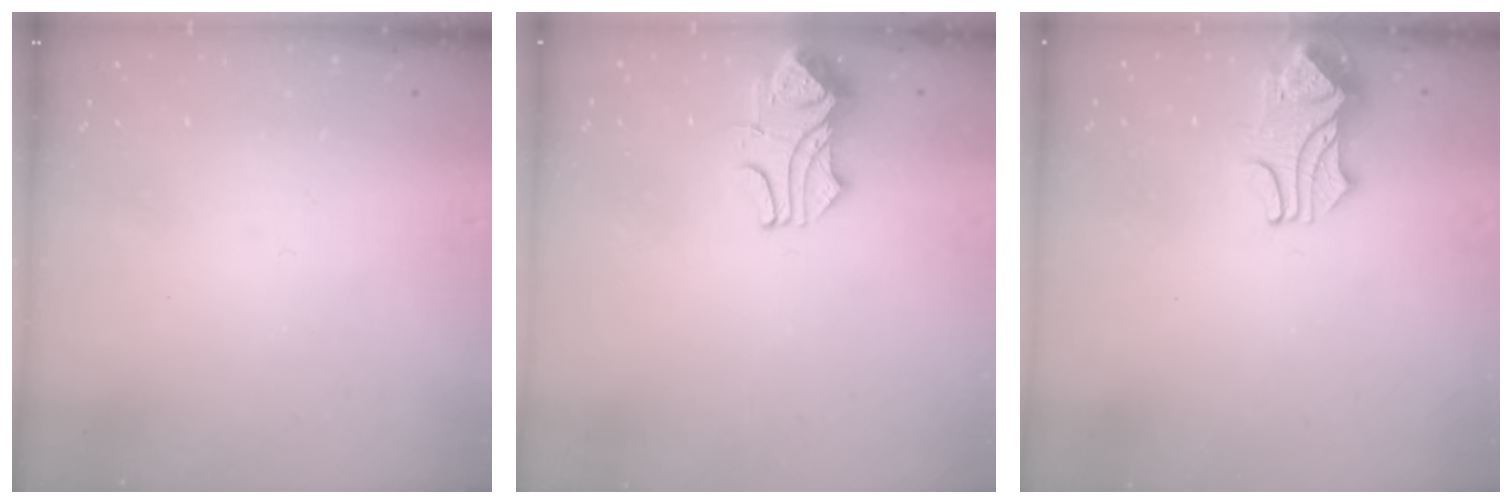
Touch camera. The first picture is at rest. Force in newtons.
{"total": 3.6, "press": 3.5, "slide": 1.0}
{"total": 2.3, "press": 2.3, "slide": 0.6}